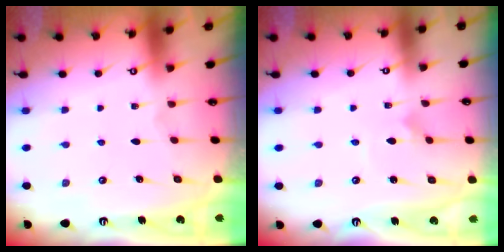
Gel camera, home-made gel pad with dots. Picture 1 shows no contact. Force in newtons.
{"total": 3.5, "press": 3.5, "slide": 0.2}